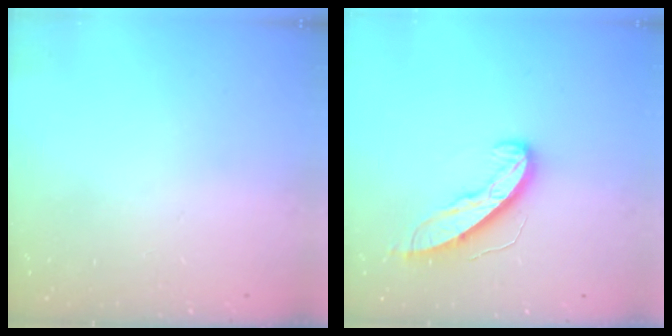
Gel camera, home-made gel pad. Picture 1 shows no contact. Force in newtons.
{"total": 9.3, "press": 9.3, "slide": 0.3}